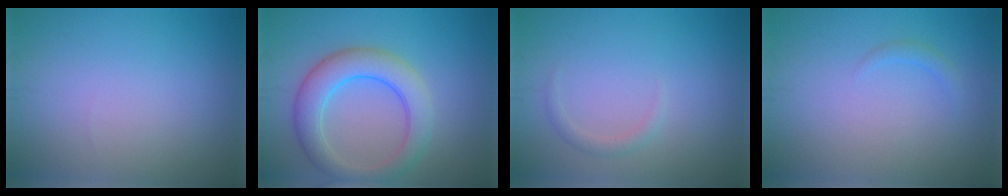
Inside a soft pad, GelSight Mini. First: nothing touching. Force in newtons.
{"total": 5.5, "press": 5.4, "slide": 0.2}
{"total": 1.0, "press": 1.0, "slide": 0.1}
{"total": 0.8, "press": 0.8, "slide": 0.0}